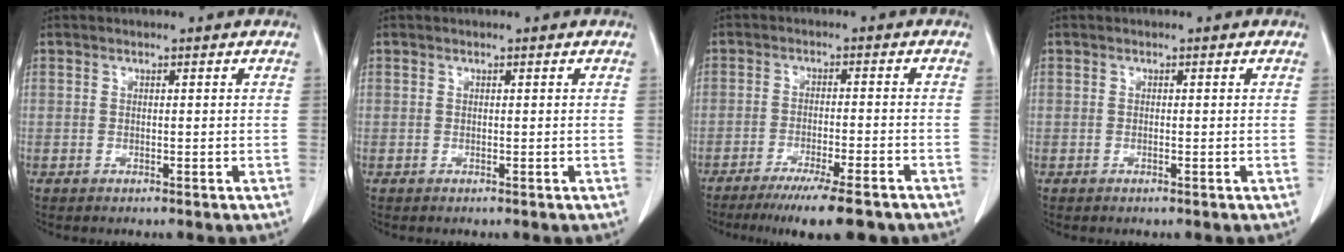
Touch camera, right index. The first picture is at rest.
{"total": 0.0}
{"total": 11.8, "force": [-9.2, 1.1, 7.3], "torque": [-0.098, -0.022, -0.137]}
{"total": 0.0}